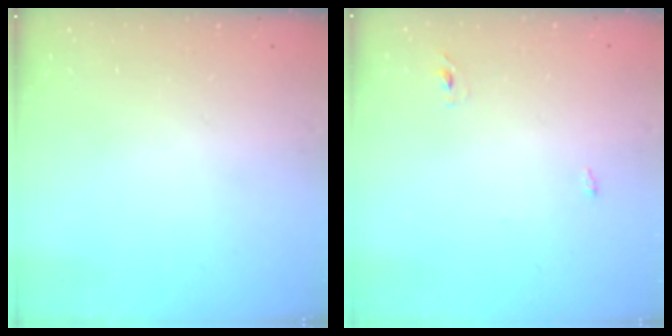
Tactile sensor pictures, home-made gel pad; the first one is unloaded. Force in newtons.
{"total": 2.3, "press": 2.1, "slide": 1.0}